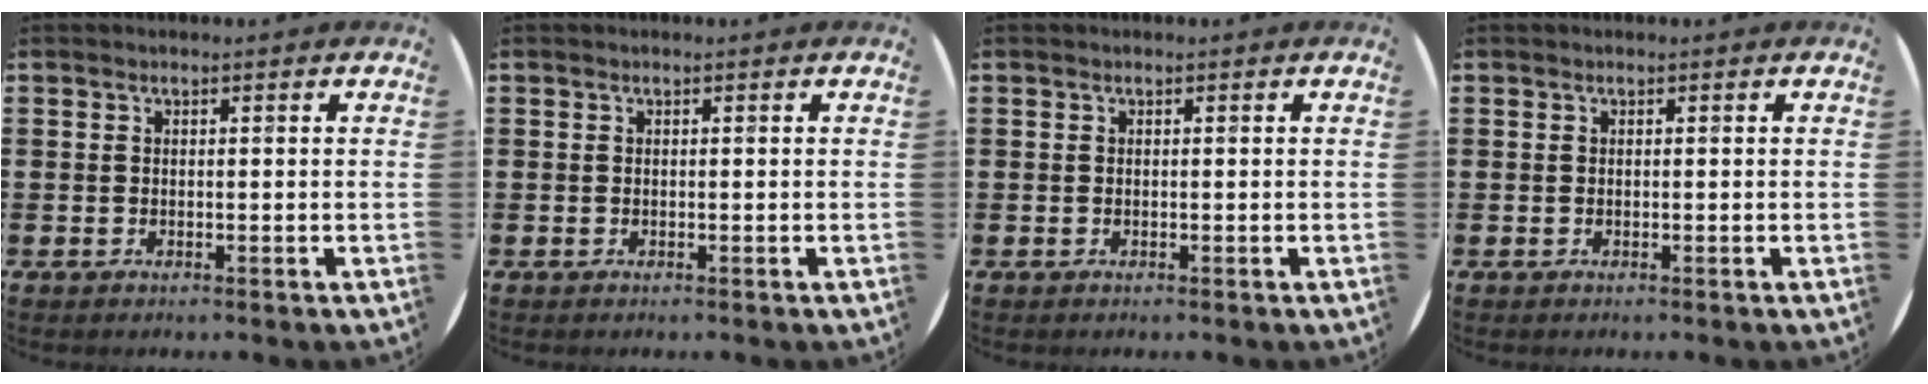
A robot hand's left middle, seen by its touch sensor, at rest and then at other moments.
{"total": 0.0}
{"total": 0.0}
{"total": 0.0}